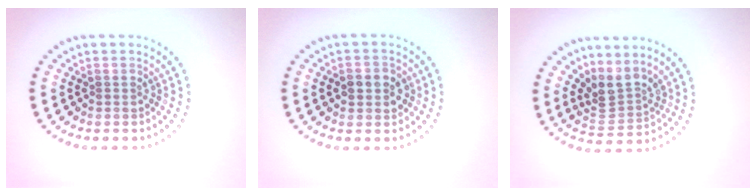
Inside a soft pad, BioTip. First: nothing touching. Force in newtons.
{"total": 2.3, "press": 2.3, "slide": 0.0}
{"total": 3.2, "press": 2.3, "slide": 2.2}